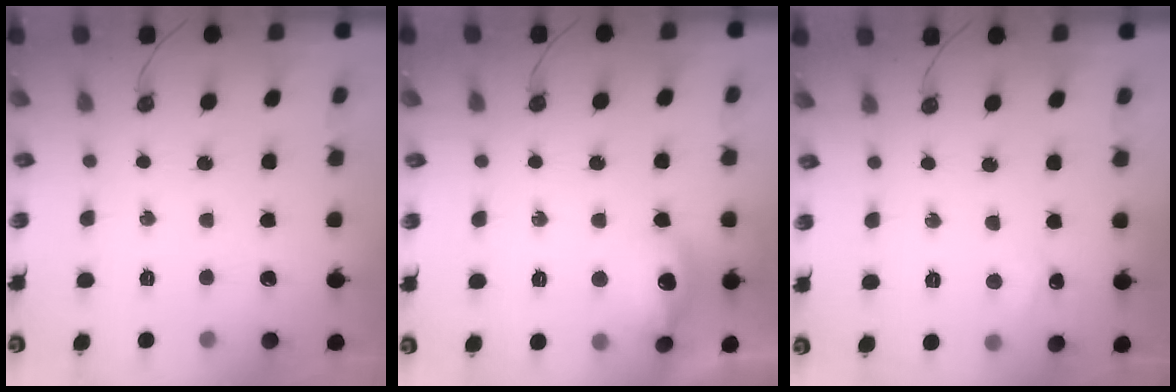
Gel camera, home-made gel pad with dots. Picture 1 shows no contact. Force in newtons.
{"total": 13.7, "press": 13.6, "slide": 1.0}
{"total": 2.8, "press": 2.8, "slide": 0.3}